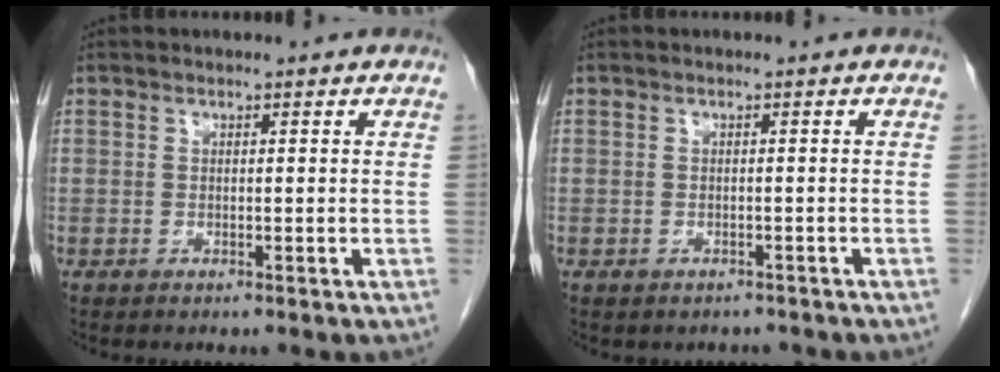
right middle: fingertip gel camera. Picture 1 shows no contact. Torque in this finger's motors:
{"motor_torque": [0.01, 0.00, 0.00, 0.01]}